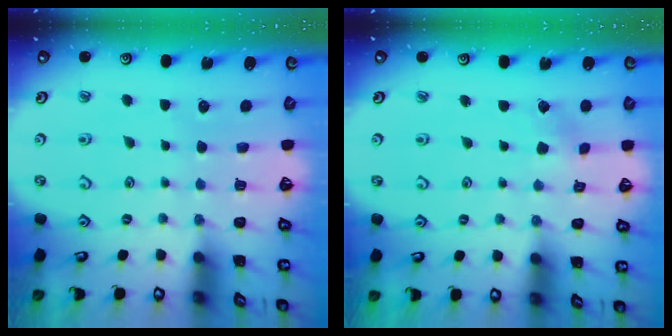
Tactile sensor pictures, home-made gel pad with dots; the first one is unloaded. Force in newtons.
{"total": 2.2, "press": 2.2, "slide": 0.1}